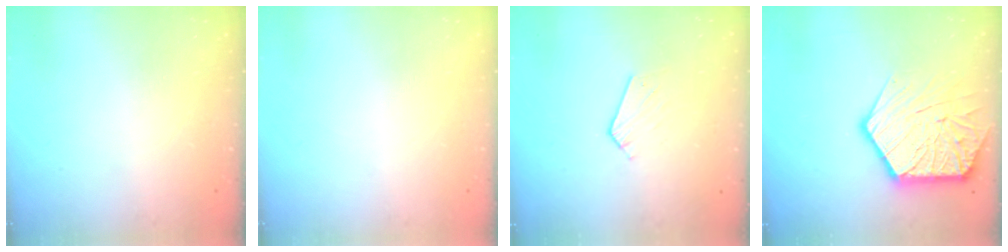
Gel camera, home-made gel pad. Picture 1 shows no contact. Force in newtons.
{"total": 0.0}
{"total": 3.9, "press": 3.9, "slide": 0.3}
{"total": 16.9, "press": 16.9, "slide": 1.3}